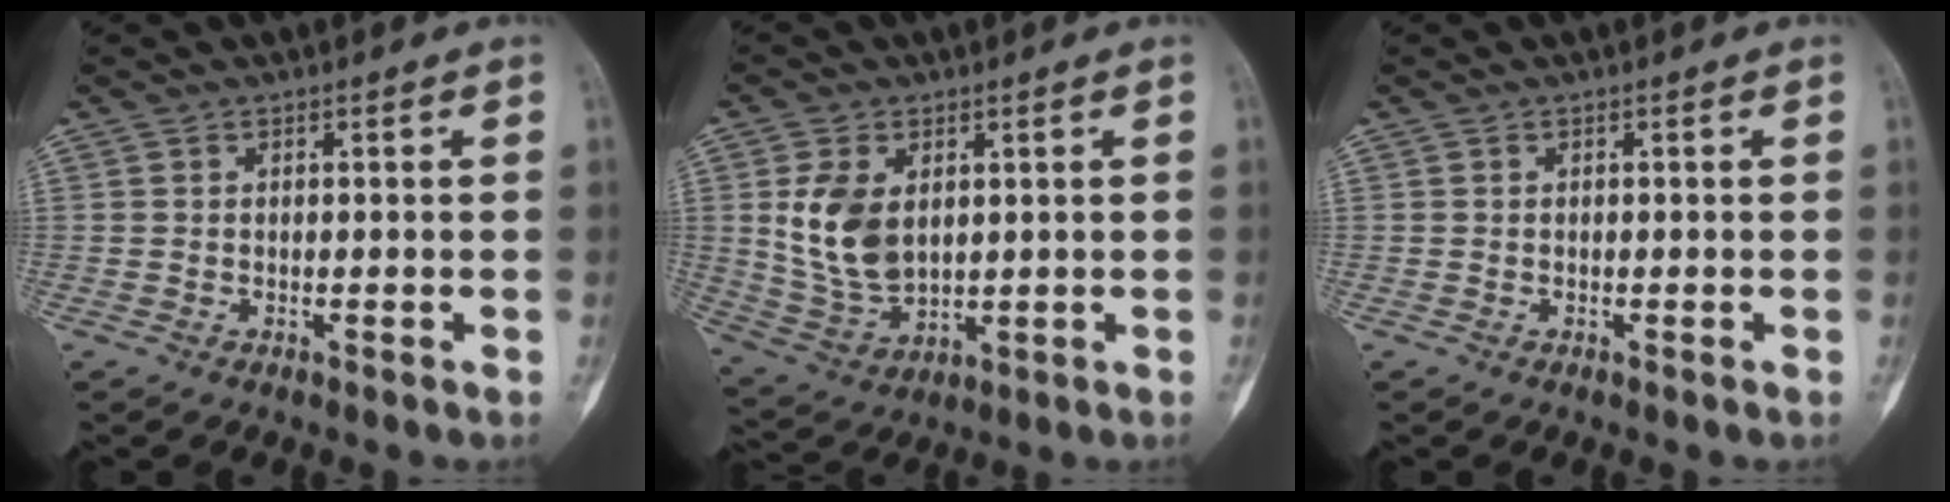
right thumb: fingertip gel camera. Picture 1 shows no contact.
{"total": 10.9, "force": [2.3, 7.0, 8.0], "torque": [-0.144, -0.013, 0.060]}
{"total": 0.0}